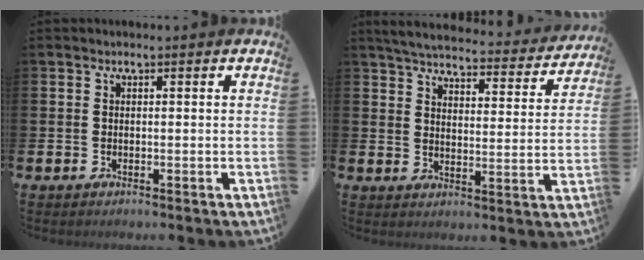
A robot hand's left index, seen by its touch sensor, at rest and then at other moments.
{"total": 4.8, "force": [4.5, 0.9, 1.4], "torque": [-0.043, -0.038, 0.073]}